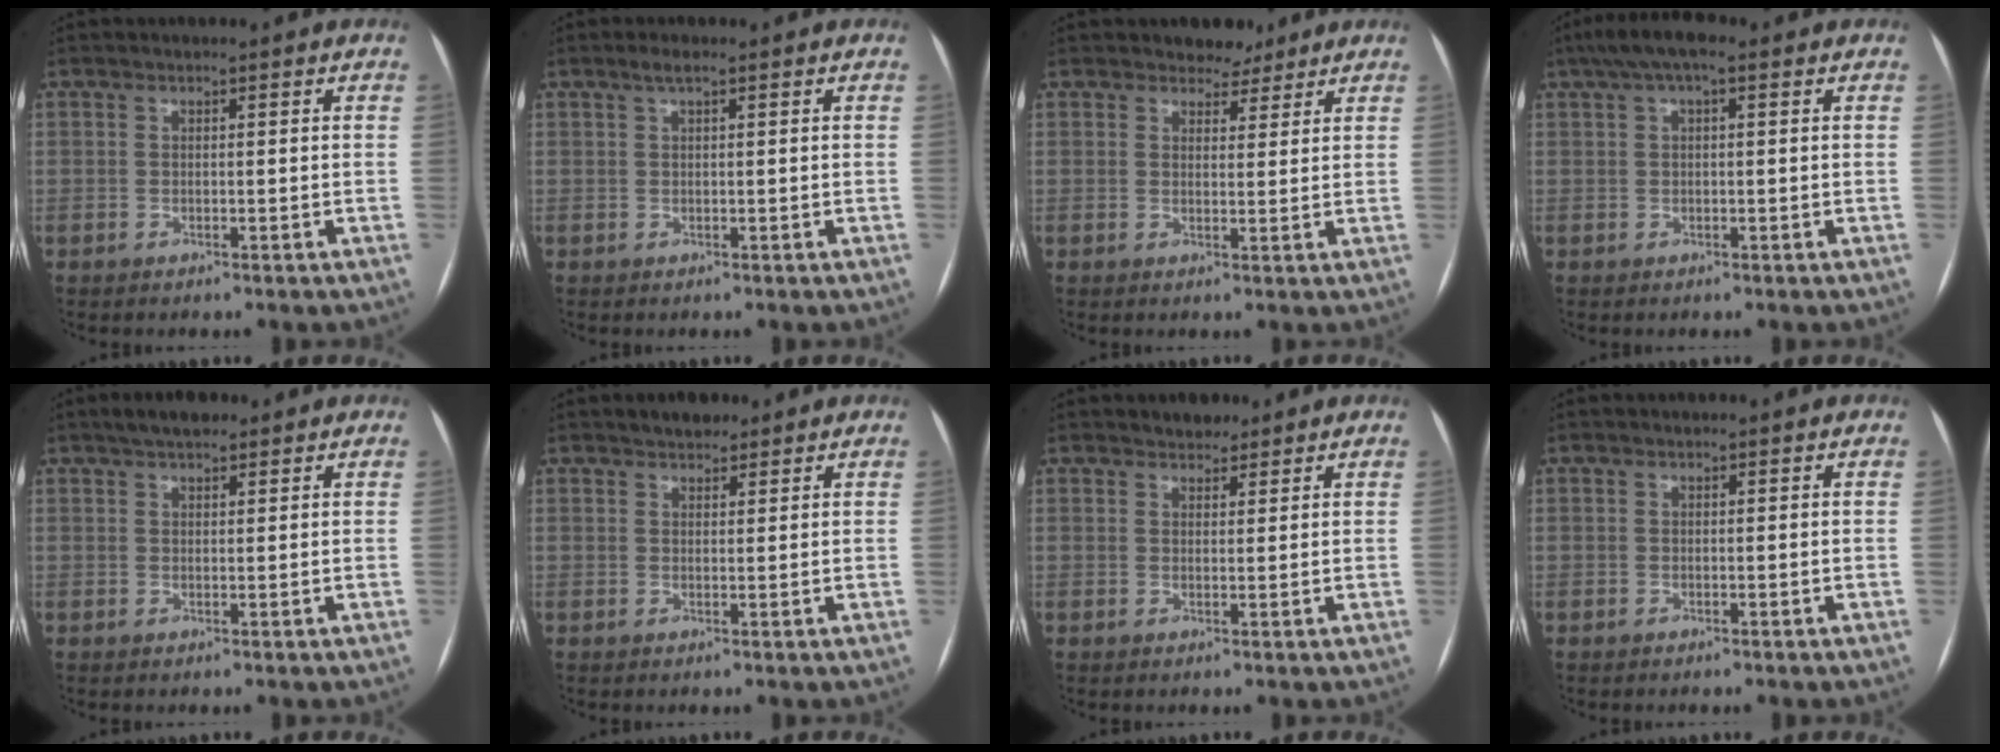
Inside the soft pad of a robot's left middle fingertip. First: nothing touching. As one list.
[{"total": 1.4, "force": [0.8, 0.1, 1.1], "torque": [-0.023, 0.009, 0.016]}, {"total": 3.5, "force": [2.9, 1.8, 0.4], "torque": [0.001, -0.001, 0.039]}, {"total": 5.7, "force": [3.2, 1.7, 4.4], "torque": [-0.086, 0.043, 0.049]}, {"total": 3.9, "force": [2.9, 1.4, 2.2], "torque": [-0.040, 0.019, 0.048]}, {"total": 2.9, "force": [2.3, 1.3, 1.0], "torque": [-0.015, 0.011, 0.034]}, {"total": 2.5, "force": [2.1, 1.3, 0.5], "torque": [-0.008, 0.006, 0.030]}, {"total": 0.0}]